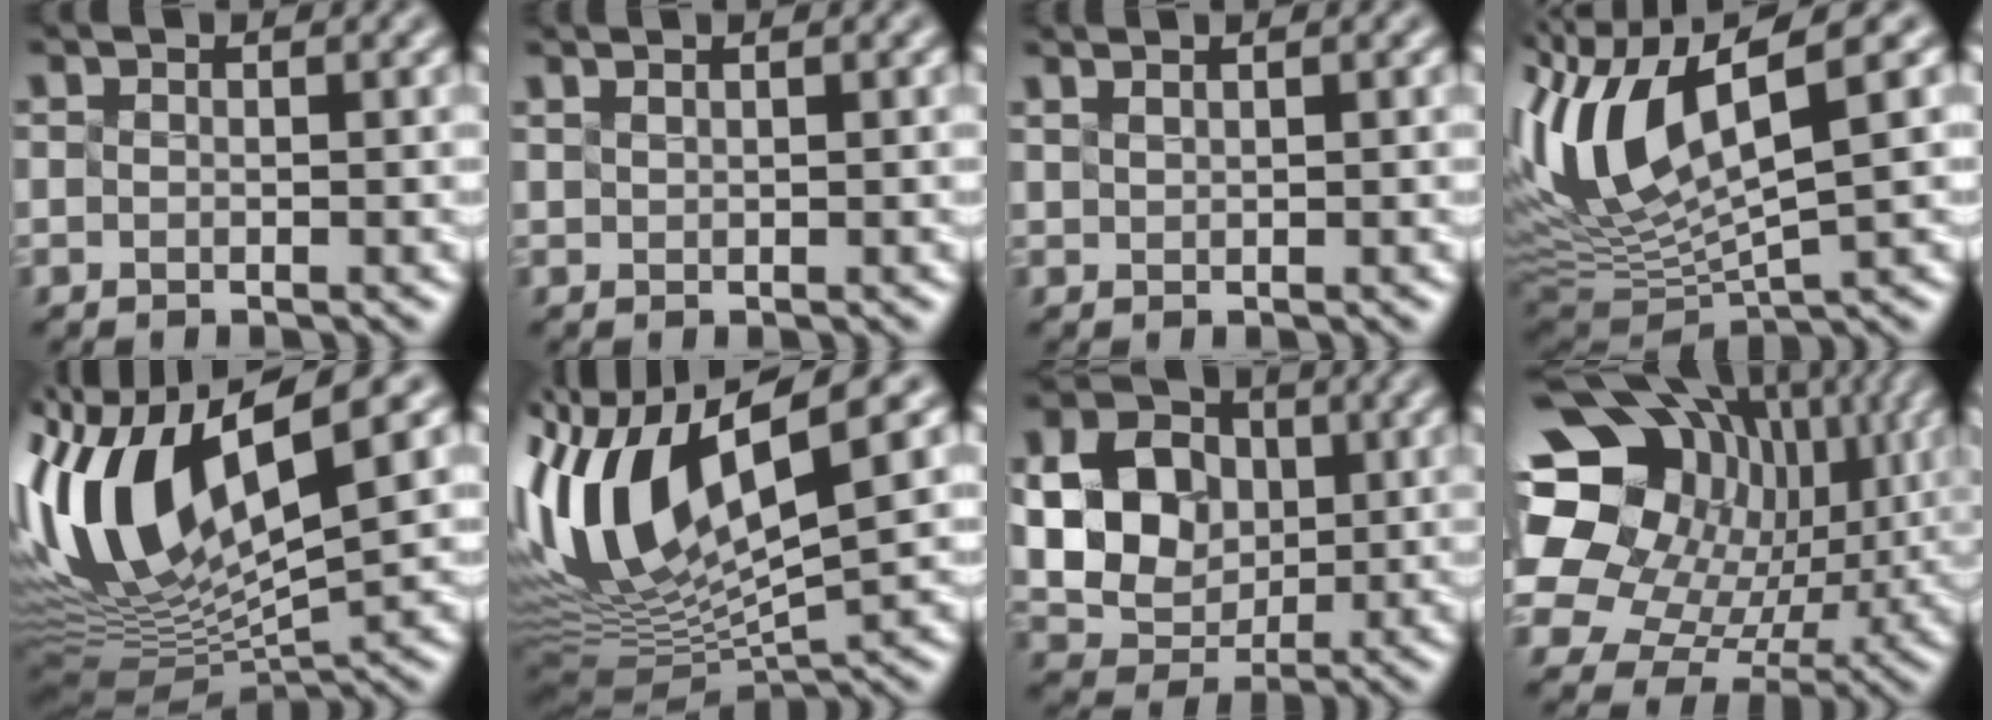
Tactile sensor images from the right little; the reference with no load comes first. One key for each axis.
{"total": 1.6, "fx": 1.2, "fy": 0.6, "fz": 0.9, "tx": 0.001, "ty": 0.012, "tz": 0.004}
{"total": 1.9, "fx": 1.5, "fy": 0.7, "fz": 1.1, "tx": 0.001, "ty": 0.018, "tz": 0.007}
{"total": 8.8, "fx": 2.2, "fy": 2.8, "fz": 8.1, "tx": -0.175, "ty": -0.002, "tz": 0.057}
{"total": 11.1, "fx": 1.7, "fy": 3.8, "fz": 10.2, "tx": -0.212, "ty": 0.001, "tz": 0.045}
{"total": 11.0, "fx": 1.7, "fy": 3.6, "fz": 10.3, "tx": -0.214, "ty": 0.004, "tz": 0.048}
{"total": 6.2, "fx": 0.1, "fy": 5.3, "fz": 3.4, "tx": -0.076, "ty": 0.007, "tz": 0.009}
{"total": 17.6, "fx": 5.9, "fy": 13.2, "fz": 10.0, "tx": -0.216, "ty": 0.043, "tz": 0.119}